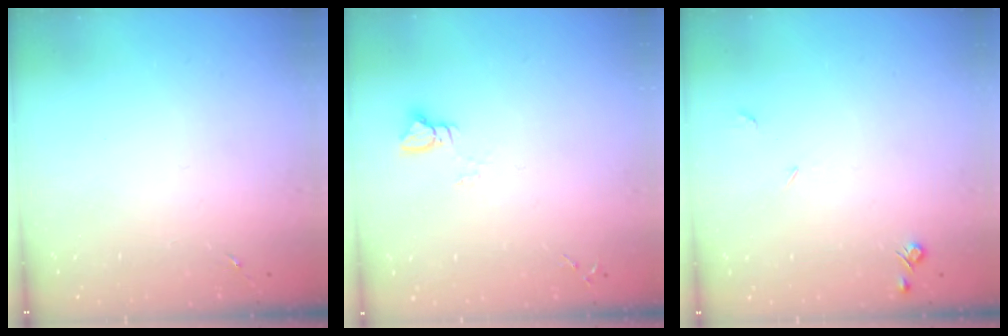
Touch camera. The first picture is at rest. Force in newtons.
{"total": 3.0, "press": 3.0, "slide": 0.3}
{"total": 4.2, "press": 4.2, "slide": 0.7}